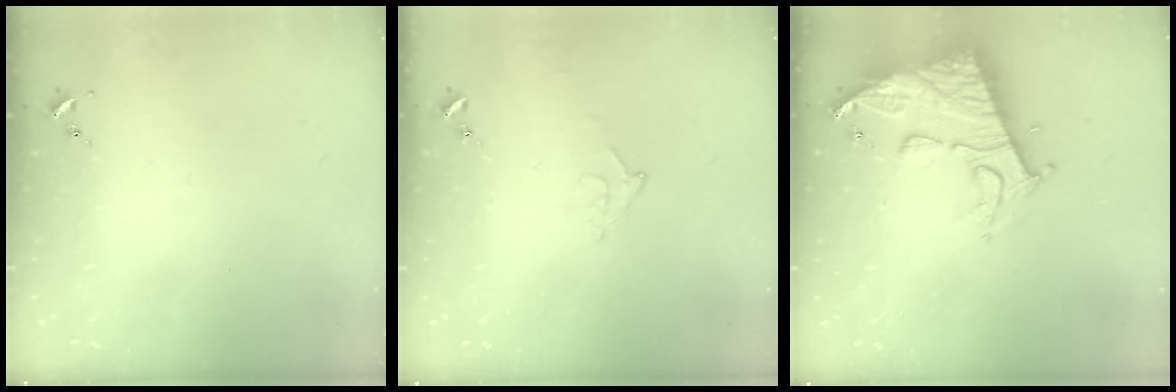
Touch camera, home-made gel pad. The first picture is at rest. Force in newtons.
{"total": 7.1, "press": 7.0, "slide": 0.8}
{"total": 15.1, "press": 15.0, "slide": 1.6}